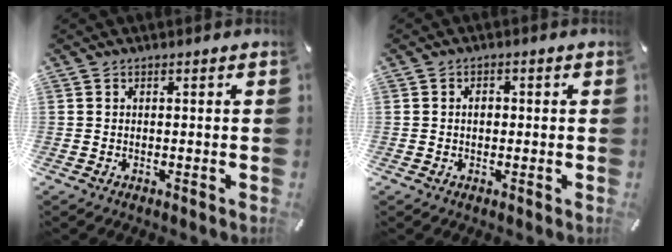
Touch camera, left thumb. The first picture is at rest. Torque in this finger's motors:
{"motor_torque": [0.60, 0.53, 0.18, -0.12, 0.09]}